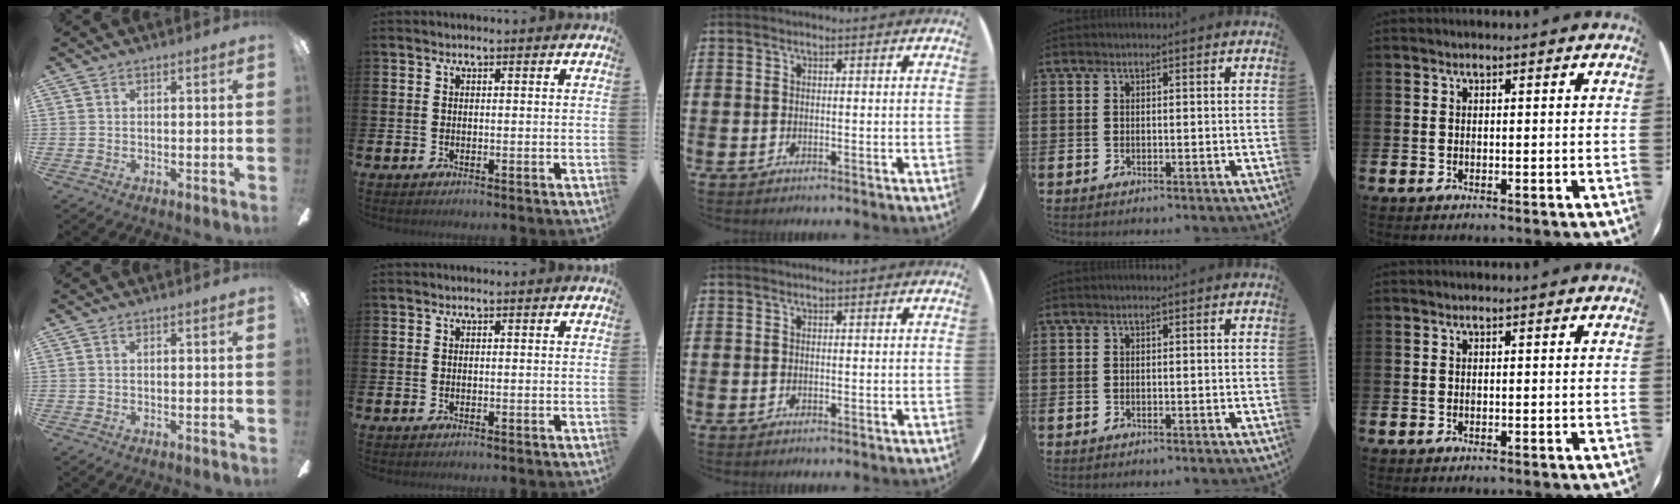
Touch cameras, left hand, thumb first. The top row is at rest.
{}